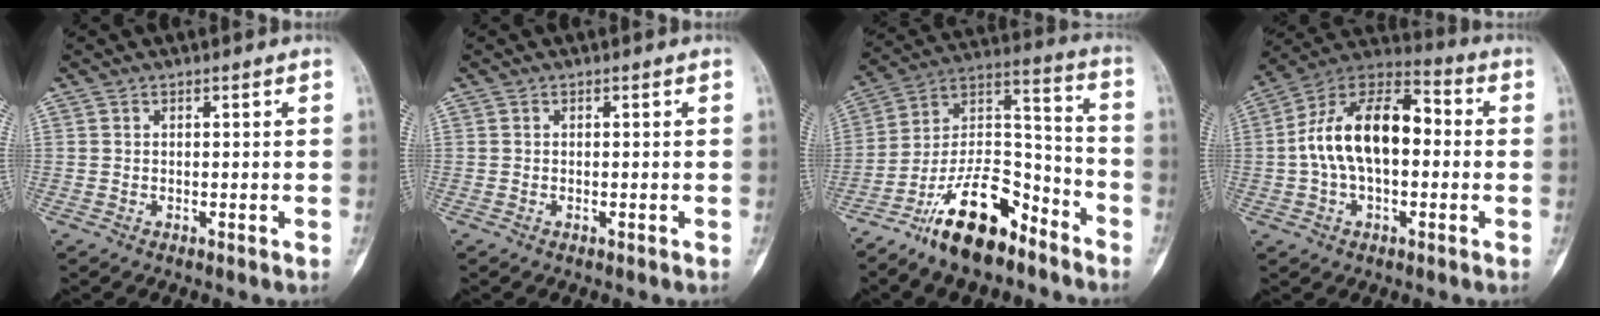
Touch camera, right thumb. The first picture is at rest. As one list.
[{"total": 0.0}, {"total": 17.8, "force": [-12.1, 7.7, 10.6], "torque": [-0.155, 0.098, -0.218]}, {"total": 17.4, "force": [0.2, 9.9, 14.3], "torque": [-0.236, 0.044, -0.009]}]